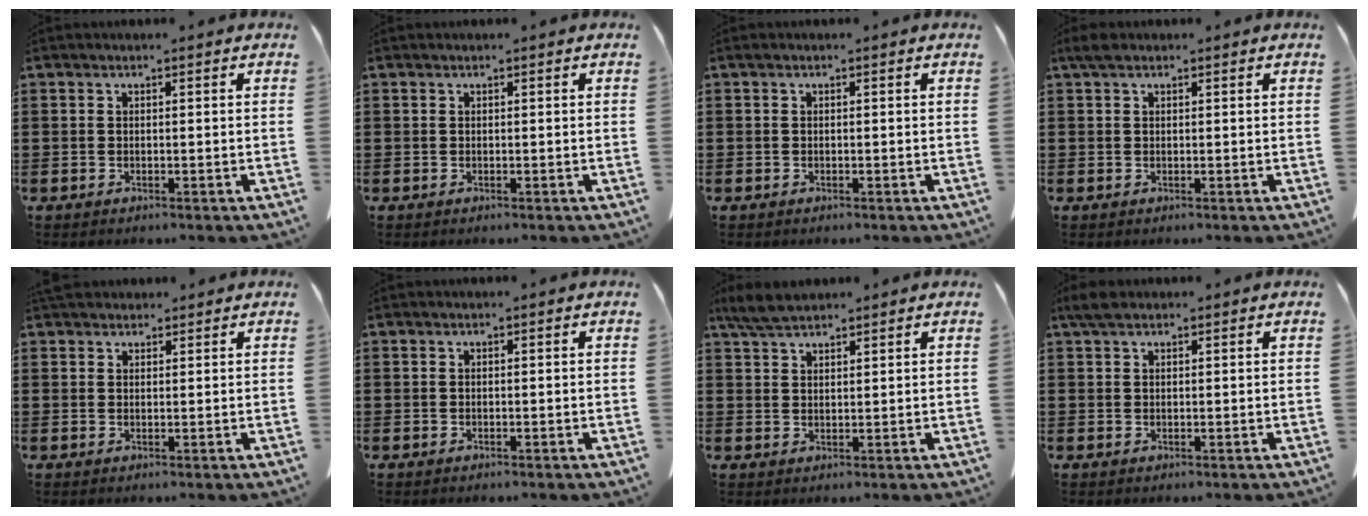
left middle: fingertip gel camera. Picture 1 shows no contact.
{"total": 0.0}
{"total": 0.5, "force": [0.0, 0.5, 0.2], "torque": [-0.005, 0.002, -0.001]}
{"total": 1.6, "force": [1.1, 0.9, 0.7], "torque": [-0.020, 0.004, 0.022]}
{"total": 2.4, "force": [2.2, 0.9, 0.6], "torque": [-0.017, 0.001, 0.044]}
{"total": 0.0}
{"total": 4.0, "force": [3.4, 1.1, 1.7], "torque": [-0.044, -0.003, 0.066]}
{"total": 2.4, "force": [1.7, 1.2, 1.2], "torque": [-0.031, 0.004, 0.034]}